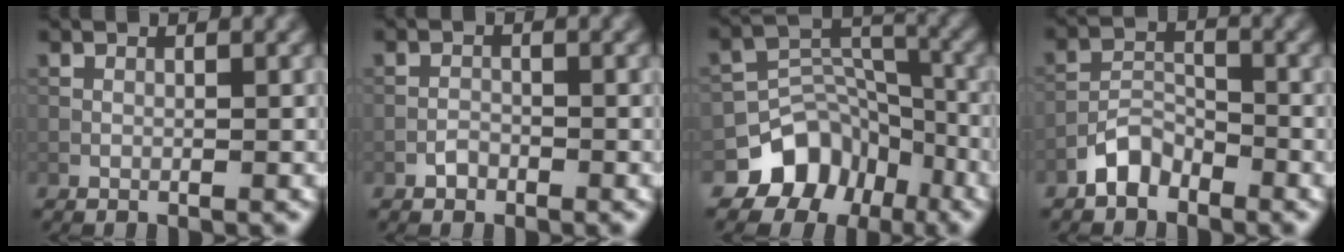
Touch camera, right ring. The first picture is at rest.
{"total": 1.0, "force": [-0.7, 0.6, 0.3], "torque": [-0.003, 0.002, -0.014]}
{"total": 8.2, "force": [-5.1, 6.1, 1.9], "torque": [-0.010, 0.009, -0.091]}
{"total": 3.2, "force": [-2.4, 1.6, 1.3], "torque": [-0.020, 0.012, -0.053]}